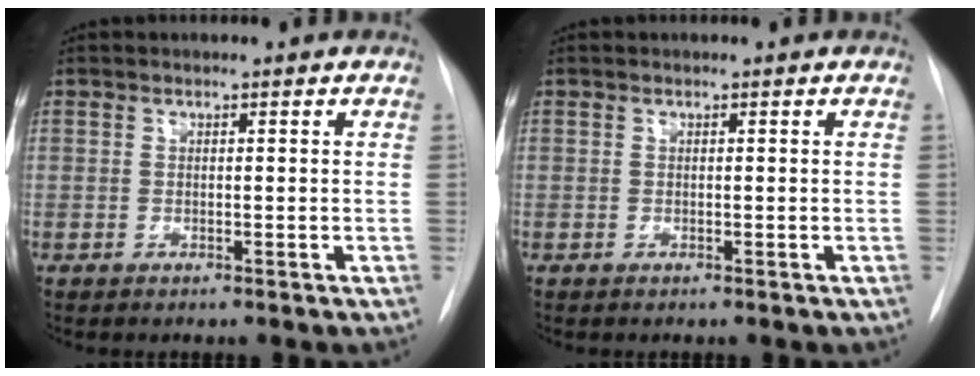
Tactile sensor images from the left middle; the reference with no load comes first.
{"total": 0.0}